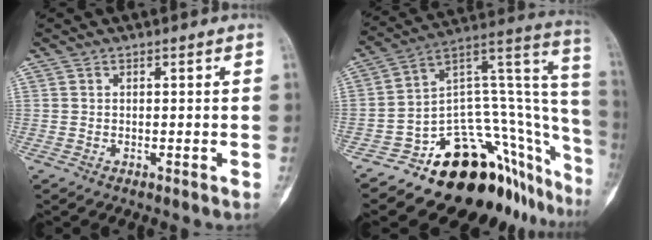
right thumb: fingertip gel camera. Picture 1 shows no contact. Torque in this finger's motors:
{"motor_torque": [3.29, 0.69, 0.74, -2.04, -0.01]}